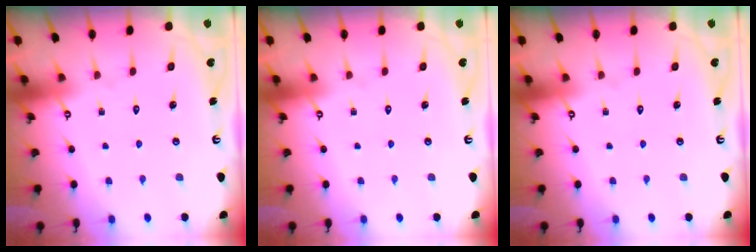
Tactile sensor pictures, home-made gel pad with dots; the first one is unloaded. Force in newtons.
{"total": 0.0}
{"total": 0.0}